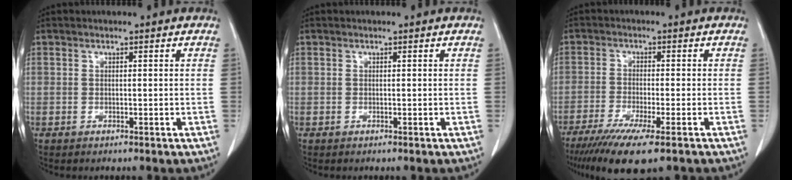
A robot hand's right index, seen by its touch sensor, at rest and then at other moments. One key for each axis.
{"total": 0.0}
{"total": 10.8, "fx": -7.4, "fy": 1.1, "fz": 7.7, "tx": -0.125, "ty": -0.025, "tz": -0.117}